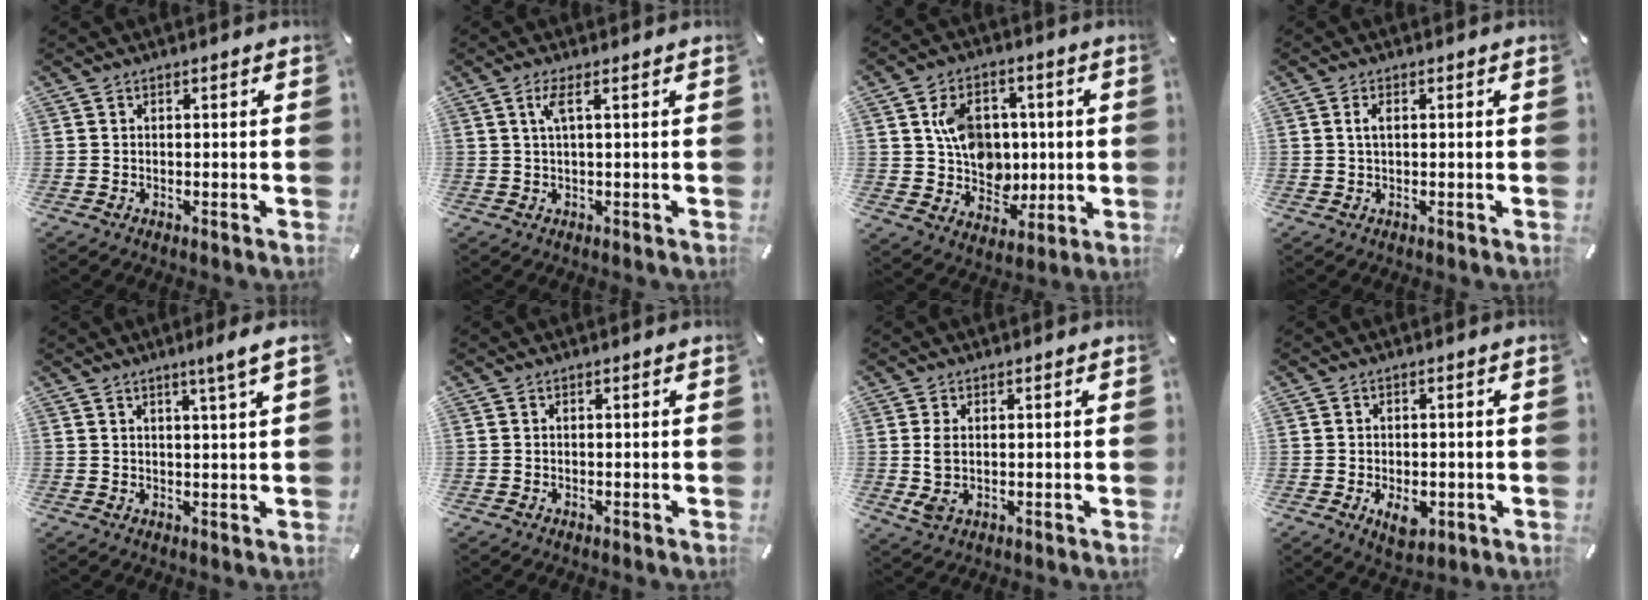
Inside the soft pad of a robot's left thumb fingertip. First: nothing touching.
{"total": 3.4, "force": [0.9, 0.2, 3.2], "torque": [-0.066, 0.000, 0.014]}
{"total": 11.8, "force": [1.7, 10.3, 5.4], "torque": [-0.084, 0.009, 0.046]}
{"total": 1.8, "force": [0.4, 0.8, 1.5], "torque": [-0.032, 0.004, 0.006]}
{"total": 4.8, "force": [2.8, -0.1, 3.9], "torque": [-0.070, -0.007, 0.045]}
{"total": 0.0}
{"total": 4.6, "force": [0.5, 2.8, 3.6], "torque": [-0.081, -0.005, 0.005]}
{"total": 5.4, "force": [-1.6, 3.5, 3.8], "torque": [-0.062, -0.005, -0.031]}